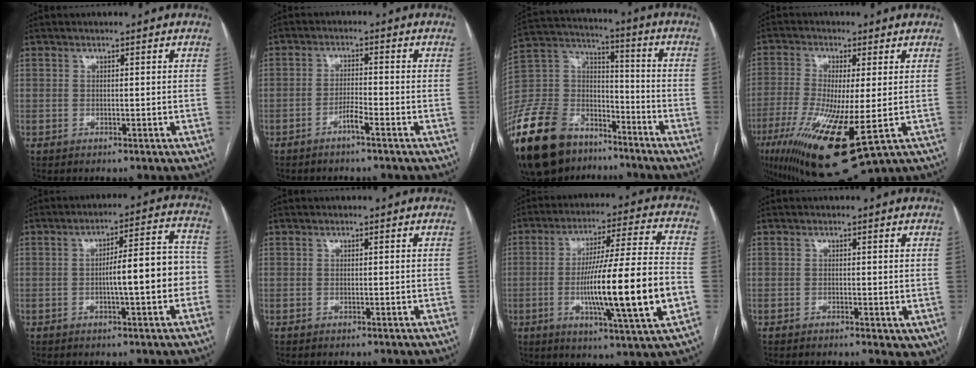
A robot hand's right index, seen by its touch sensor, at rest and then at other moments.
{"total": 2.8, "force": [-1.9, -0.1, 2.0], "torque": [-0.040, 0.000, -0.036]}
{"total": 24.9, "force": [-17.2, 13.5, 11.8], "torque": [-0.324, 0.002, -0.310]}
{"total": 16.7, "force": [-5.2, 2.9, 15.6], "torque": [-0.302, -0.050, -0.077]}
{"total": 10.1, "force": [-1.9, 1.6, 9.8], "torque": [-0.139, 0.033, -0.026]}
{"total": 0.0}
{"total": 19.3, "force": [-4.1, 0.0, 18.9], "torque": [-0.306, -0.006, -0.066]}
{"total": 2.7, "force": [-0.7, 1.4, 2.2], "torque": [-0.022, -0.002, -0.007]}